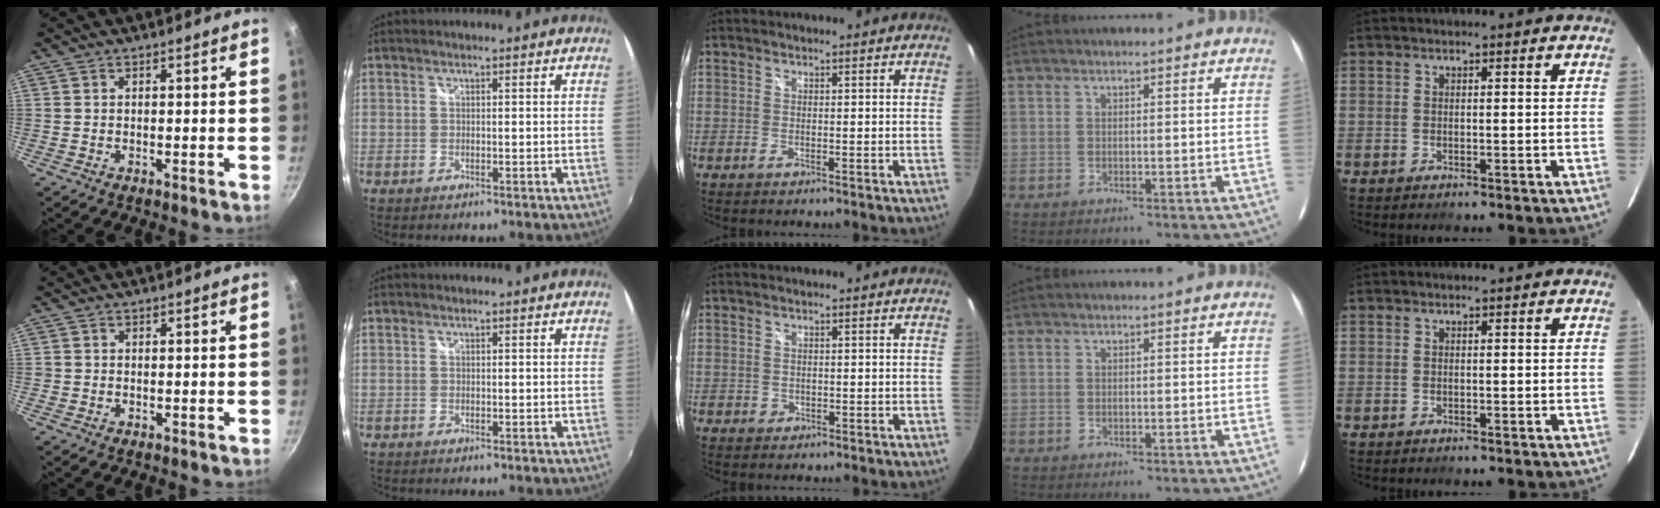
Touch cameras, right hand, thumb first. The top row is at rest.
{"thumb": {"total": 0.7, "force": [-0.2, 0.6, 0.1], "torque": [0.000, 0.001, -0.004]}, "middle": {"total": 1.0, "force": [-0.2, 0.9, 0.2], "torque": [-0.001, -0.002, -0.003]}}